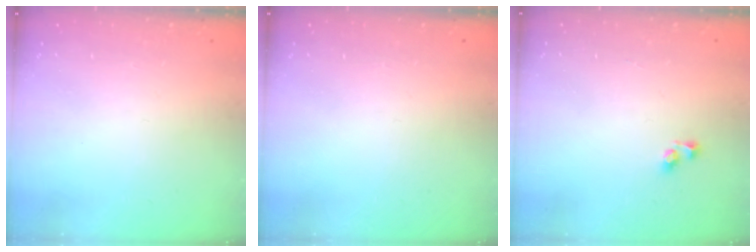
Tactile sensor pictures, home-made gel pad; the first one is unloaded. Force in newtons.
{"total": 0.0}
{"total": 4.0, "press": 3.7, "slide": 1.6}